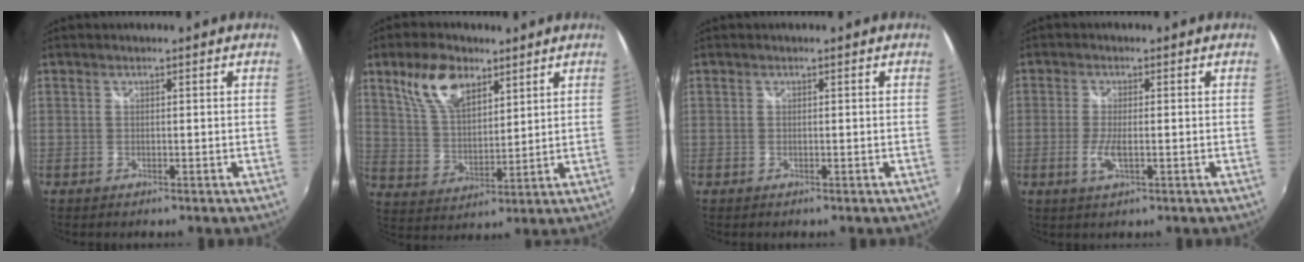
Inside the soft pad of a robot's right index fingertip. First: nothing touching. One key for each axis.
{"total": 11.1, "fx": 6.7, "fy": 5.6, "fz": 6.9, "tx": -0.132, "ty": 0.018, "tz": 0.136}
{"total": 0.0}
{"total": 3.9, "fx": -1.0, "fy": 0.9, "fz": 3.7, "tx": -0.081, "ty": -0.007, "tz": -0.020}